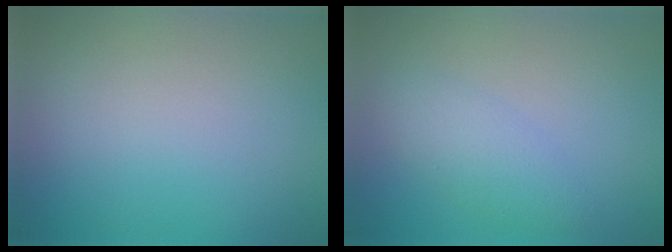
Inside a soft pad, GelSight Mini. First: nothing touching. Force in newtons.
{"total": 2.5, "press": 2.5, "slide": 0.1}